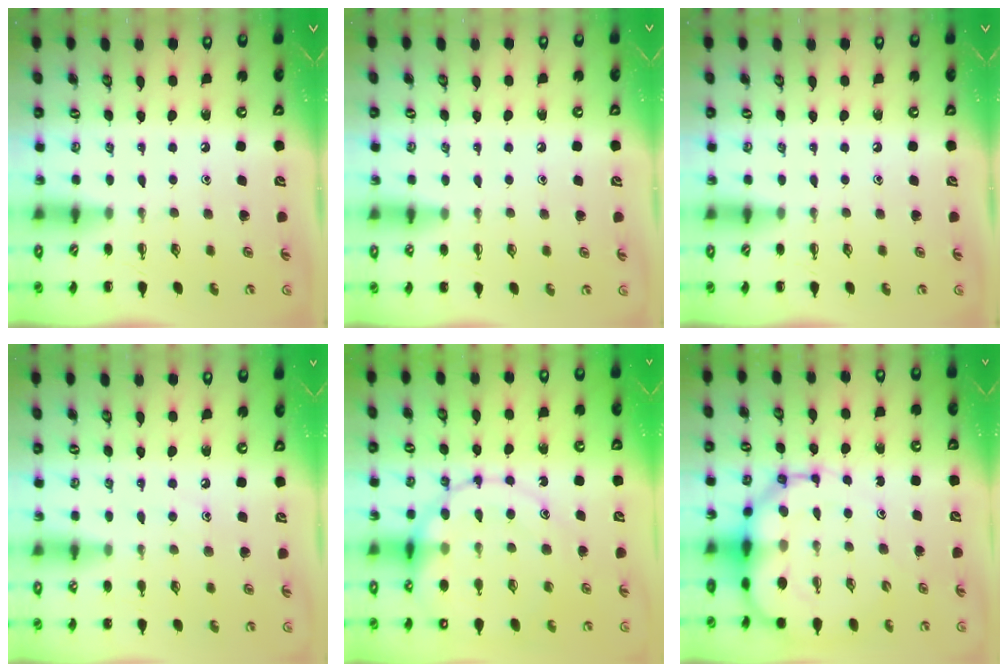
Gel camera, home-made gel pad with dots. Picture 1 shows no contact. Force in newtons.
{"total": 3.2, "press": 3.1, "slide": 1.1}
{"total": 0.0}
{"total": 6.1, "press": 6.0, "slide": 1.2}
{"total": 19.5, "press": 19.3, "slide": 2.9}
{"total": 14.1, "press": 13.6, "slide": 3.9}